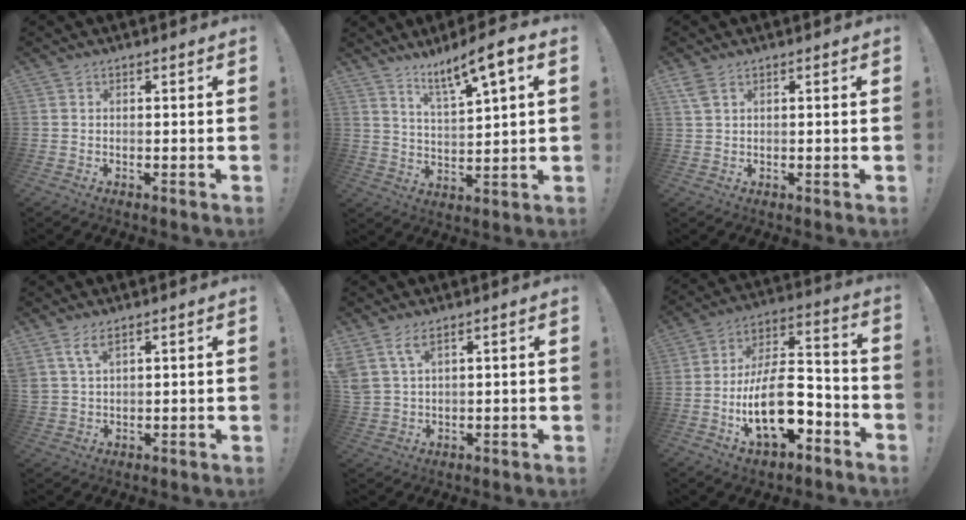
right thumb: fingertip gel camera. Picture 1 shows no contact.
{"total": 9.8, "force": [6.9, 0.9, 6.9], "torque": [-0.115, -0.039, 0.111]}
{"total": 3.1, "force": [1.7, 1.1, 2.3], "torque": [-0.047, 0.002, 0.033]}
{"total": 4.9, "force": [3.3, 1.5, 3.3], "torque": [-0.064, -0.013, 0.061]}
{"total": 5.3, "force": [3.6, 1.7, 3.5], "torque": [-0.069, -0.015, 0.070]}
{"total": 18.7, "force": [-6.7, 9.3, 14.9], "torque": [-0.271, 0.032, -0.107]}